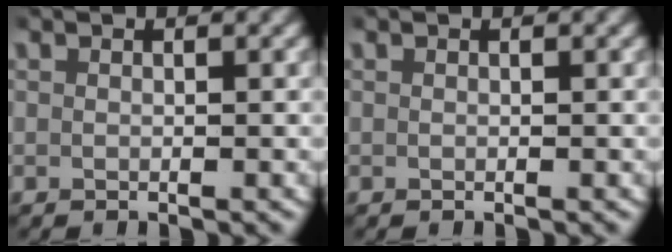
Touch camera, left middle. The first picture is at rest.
{"total": 0.0}